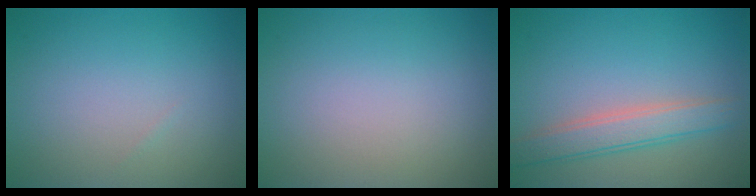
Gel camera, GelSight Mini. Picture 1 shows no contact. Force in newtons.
{"total": 0.0}
{"total": 3.4, "press": 3.4, "slide": 0.2}